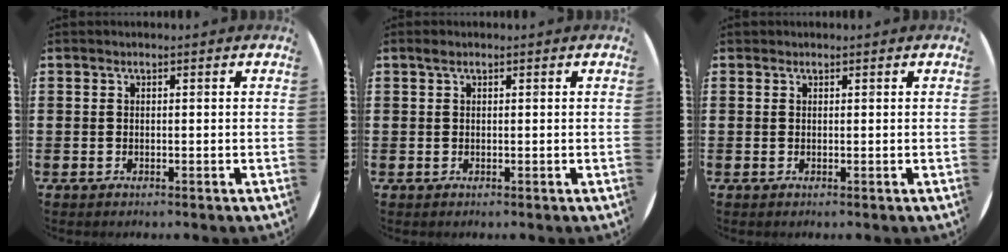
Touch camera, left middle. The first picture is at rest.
{"total": 0.5, "force": [0.4, 0.3, 0.3], "torque": [0.002, 0.000, 0.005]}
{"total": 0.0}